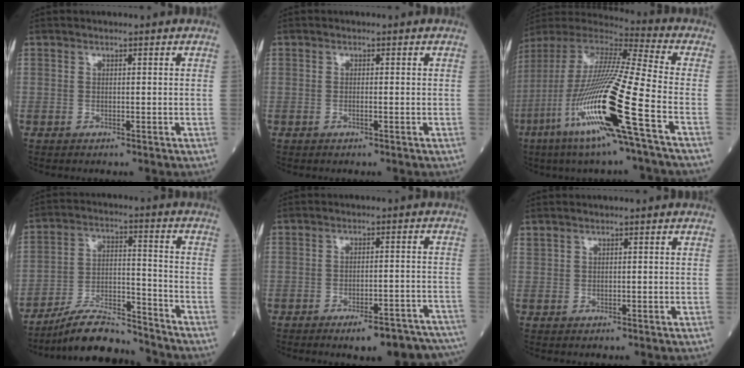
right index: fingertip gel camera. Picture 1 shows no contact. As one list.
[{"total": 0.6, "force": [-0.3, 0.0, 0.5], "torque": [-0.011, 0.000, -0.005]}, {"total": 22.5, "force": [-8.5, -0.3, 20.8], "torque": [-0.445, -0.048, -0.174]}, {"total": 11.1, "force": [-10.3, 1.5, 3.8], "torque": [-0.063, 0.008, -0.183]}, {"total": 12.1, "force": [-10.4, 2.5, 5.6], "torque": [-0.027, 0.029, -0.124]}, {"total": 0.5, "force": [0.5, 0.1, 0.0], "torque": [-0.007, 0.012, 0.017]}]